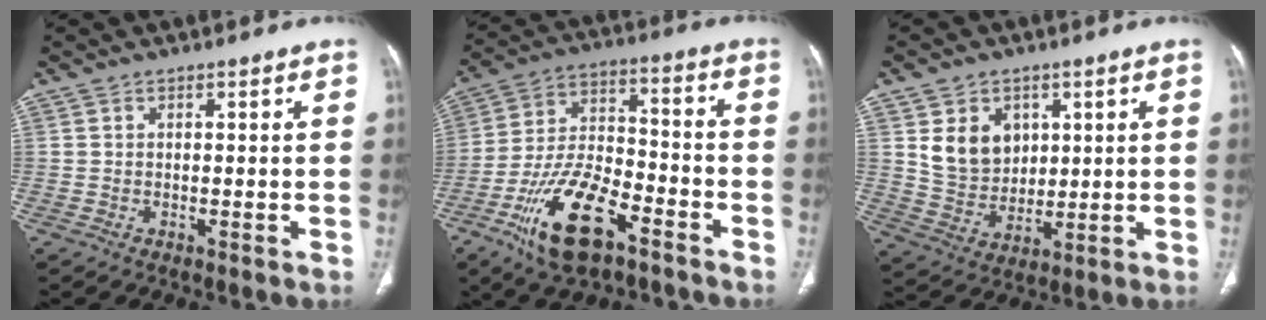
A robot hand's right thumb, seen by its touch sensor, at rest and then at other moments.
{"total": 17.0, "force": [-9.5, 7.3, 12.0], "torque": [-0.222, 0.055, -0.171]}
{"total": 9.6, "force": [3.1, 7.8, 4.8], "torque": [-0.051, -0.020, 0.072]}